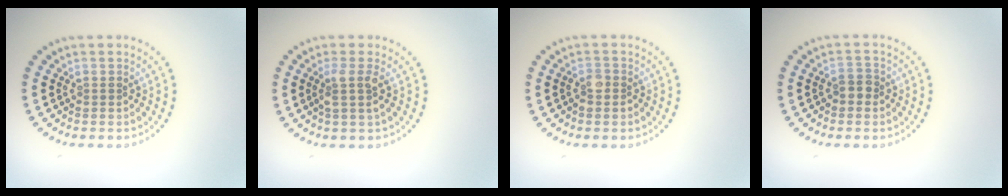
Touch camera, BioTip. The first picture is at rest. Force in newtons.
{"total": 1.9, "press": 1.5, "slide": 1.1}
{"total": 1.3, "press": 1.2, "slide": 0.6}
{"total": 1.4, "press": 1.2, "slide": 0.6}